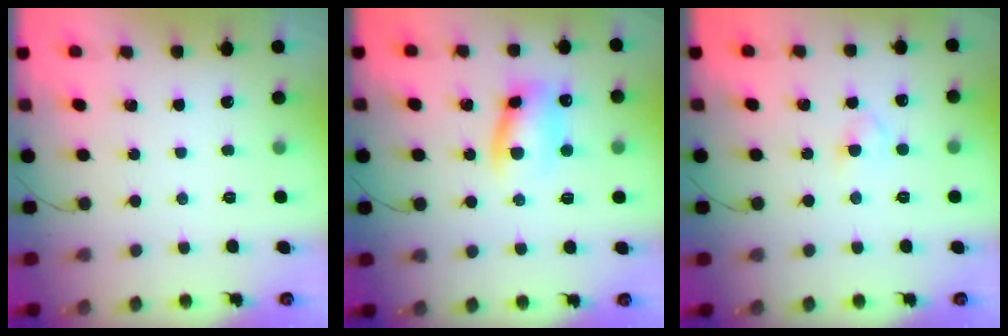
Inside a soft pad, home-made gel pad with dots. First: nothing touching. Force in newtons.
{"total": 10.6, "press": 10.6, "slide": 1.1}
{"total": 2.9, "press": 2.7, "slide": 1.1}